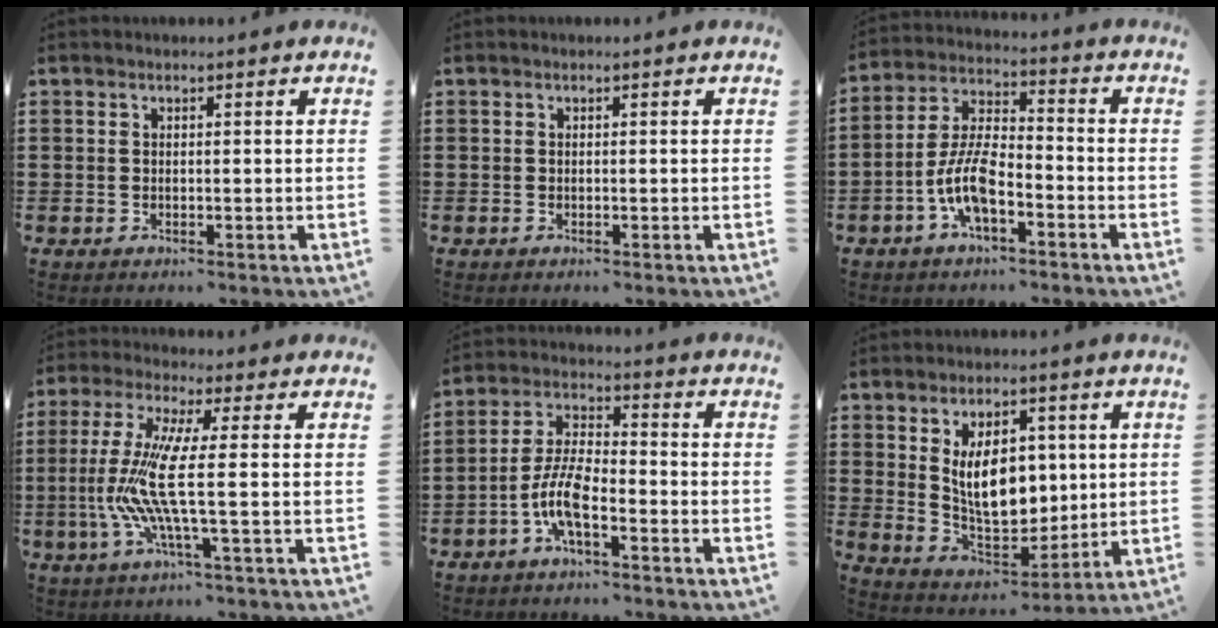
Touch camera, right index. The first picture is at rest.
{"total": 0.0}
{"total": 8.3, "force": [-3.7, 3.2, 6.6], "torque": [-0.159, -0.003, -0.075]}
{"total": 10.5, "force": [-1.1, 0.6, 10.4], "torque": [-0.247, -0.030, -0.036]}
{"total": 7.5, "force": [-3.5, 2.2, 6.2], "torque": [-0.151, -0.008, -0.073]}
{"total": 10.7, "force": [2.3, 6.5, 8.2], "torque": [-0.152, 0.000, 0.038]}